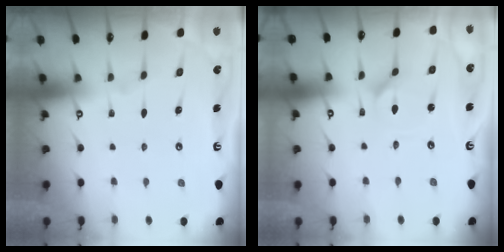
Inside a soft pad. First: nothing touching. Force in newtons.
{"total": 1.8, "press": 1.8, "slide": 0.3}